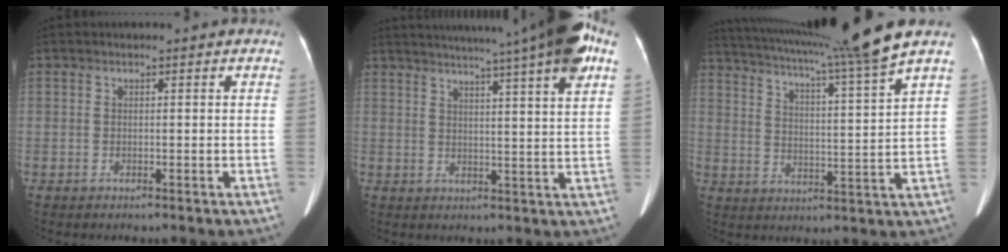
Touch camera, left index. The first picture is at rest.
{"total": 19.6, "force": [14.9, -0.4, 12.7], "torque": [-0.198, 0.011, 0.184]}
{"total": 15.4, "force": [13.0, -3.3, 7.4], "torque": [-0.131, -0.038, 0.191]}